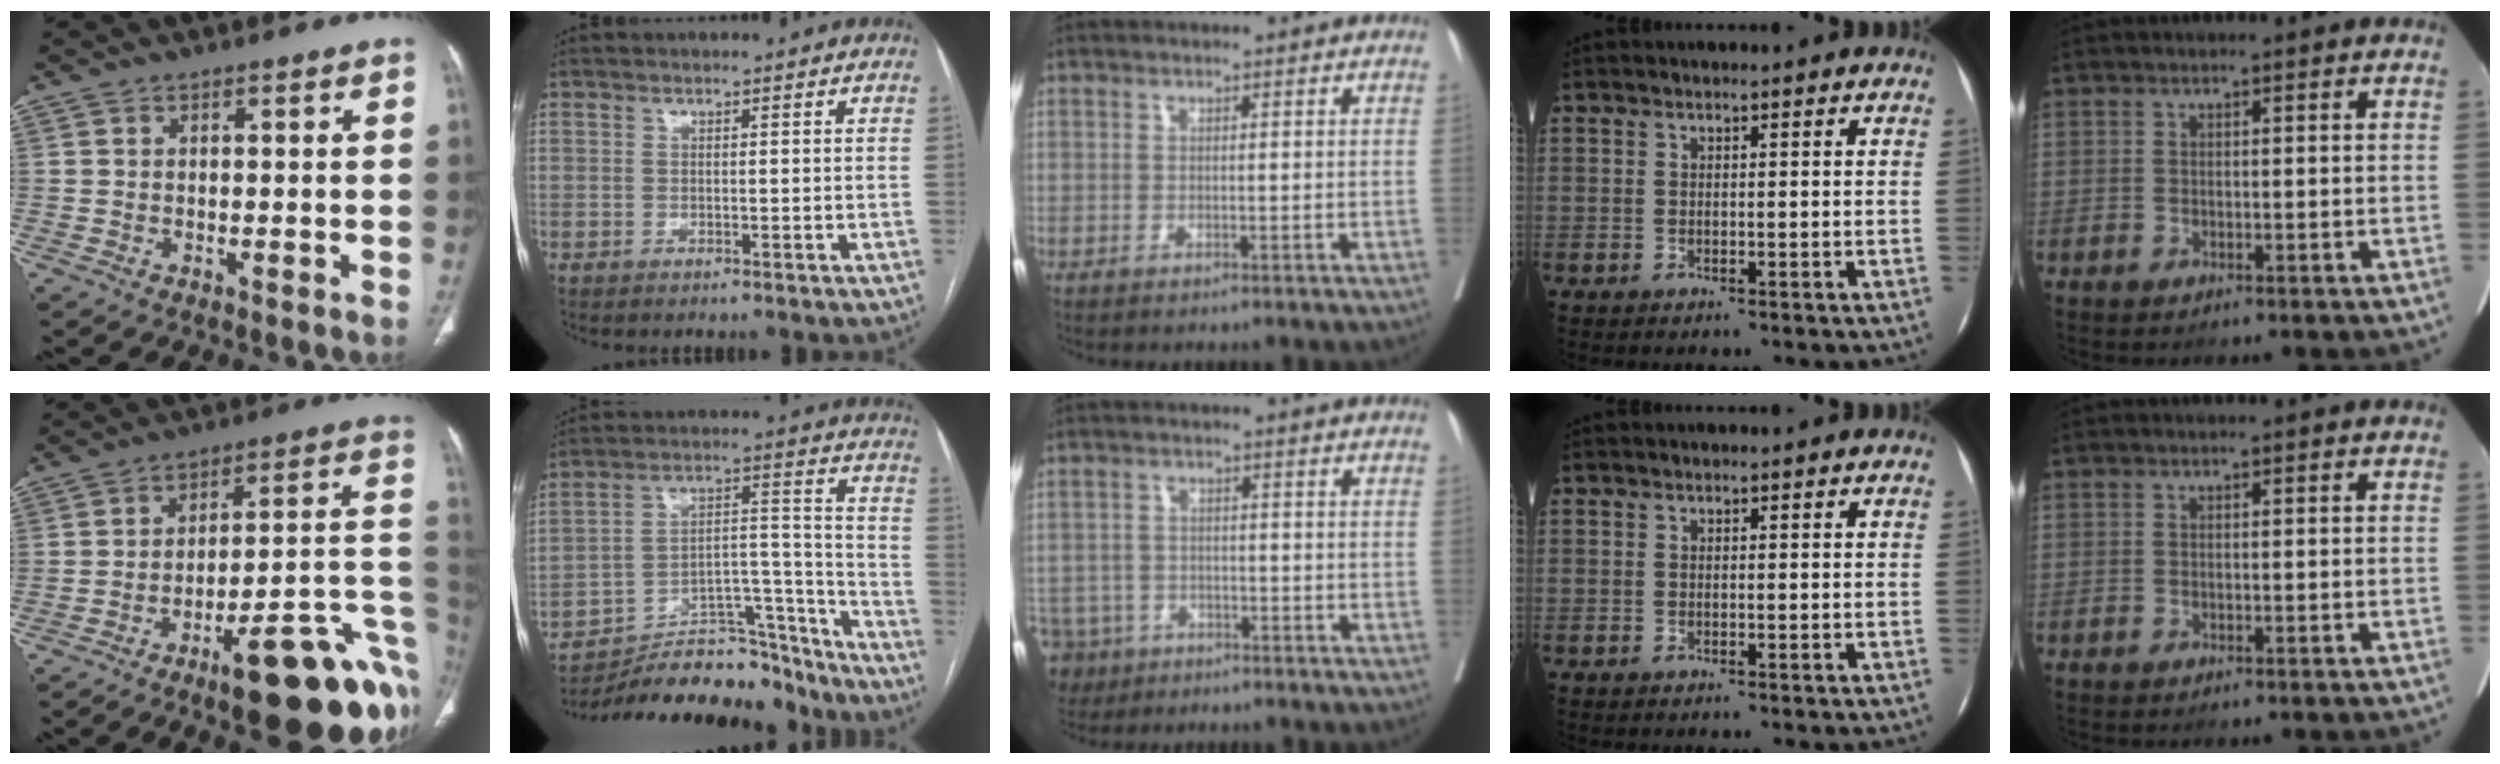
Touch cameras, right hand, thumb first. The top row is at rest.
{"thumb": {"total": 24.1, "force": [-10.5, 6.4, 20.7], "torque": [-0.183, 0.070, -0.143]}, "index": {"total": 23.8, "force": [-21.7, 6.0, 7.6], "torque": [-0.109, 0.034, -0.328]}, "middle": {"total": 9.5, "force": [-6.1, 7.0, 2.1], "torque": [-0.071, -0.008, -0.100]}}